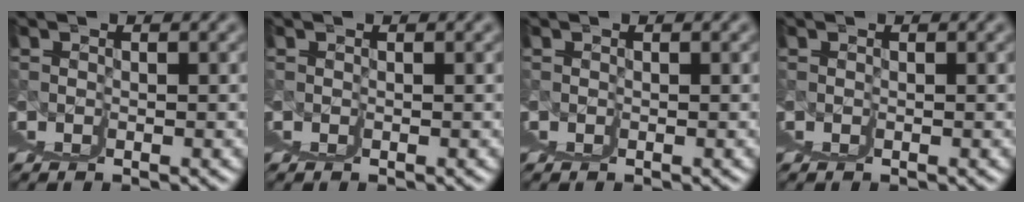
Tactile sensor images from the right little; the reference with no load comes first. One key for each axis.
{"total": 0.0}
{"total": 0.0}
{"total": 0.0}